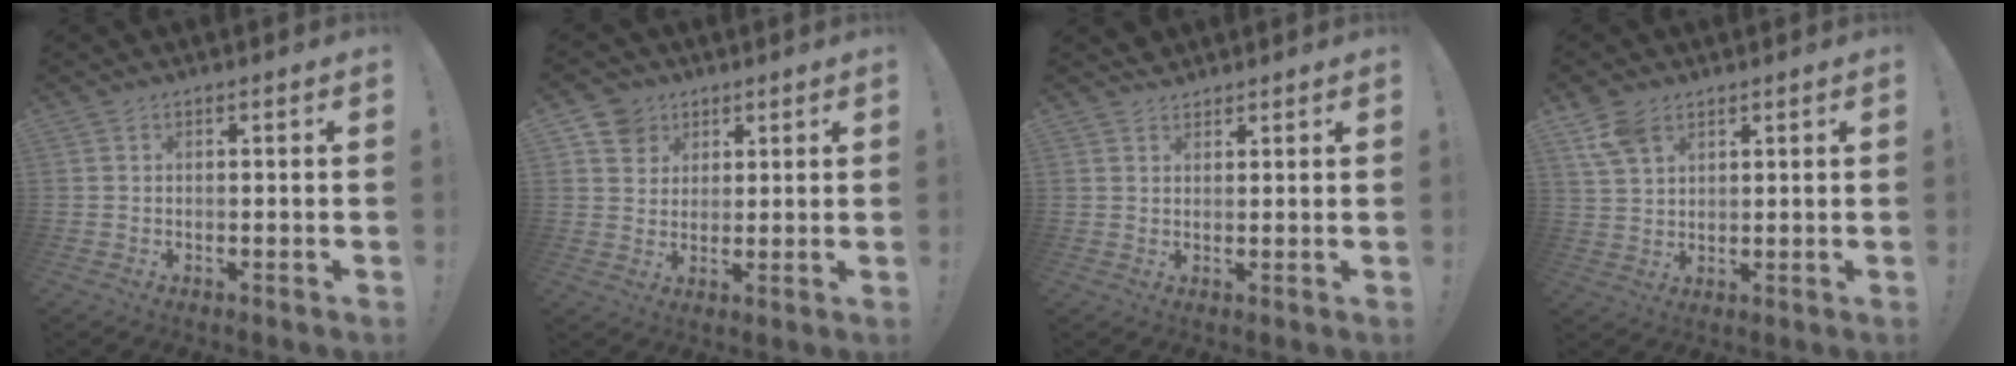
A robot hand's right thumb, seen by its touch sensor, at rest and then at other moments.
{"total": 7.7, "force": [4.2, 6.4, 1.2], "torque": [-0.013, -0.026, 0.083]}
{"total": 2.2, "force": [1.9, 1.2, 0.0], "torque": [0.006, -0.013, 0.035]}
{"total": 7.3, "force": [4.3, 4.4, 4.0], "torque": [-0.072, -0.011, 0.085]}